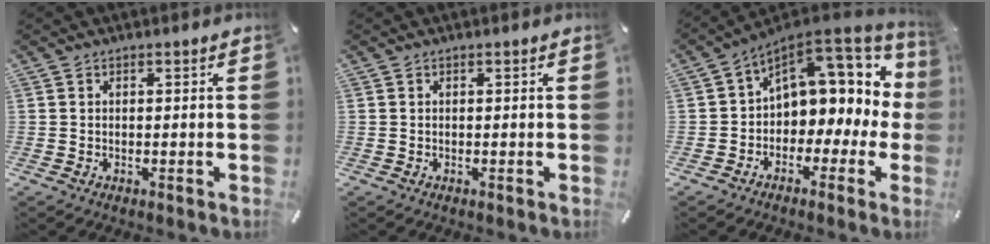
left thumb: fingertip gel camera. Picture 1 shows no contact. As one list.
[{"total": 0.0}, {"total": 13.7, "force": [6.1, 8.8, 8.5], "torque": [-0.123, -0.049, 0.103]}]